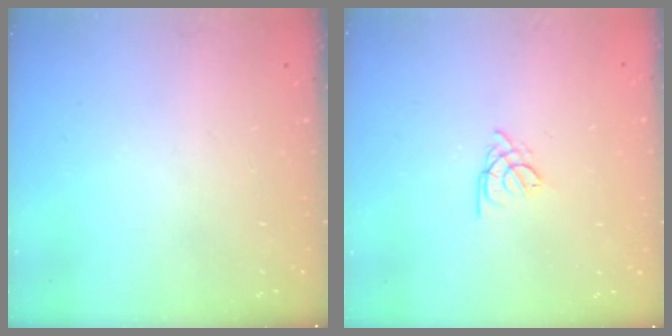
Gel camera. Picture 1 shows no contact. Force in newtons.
{"total": 2.7, "press": 2.6, "slide": 0.5}